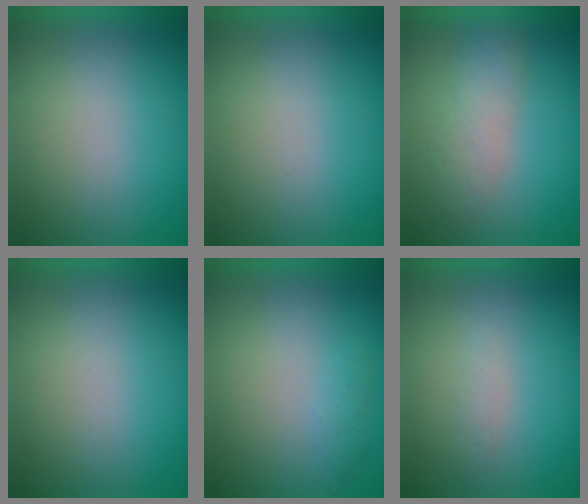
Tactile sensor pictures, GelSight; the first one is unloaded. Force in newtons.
{"total": 0.0}
{"total": 3.4}
{"total": 0.0}
{"total": 2.1}
{"total": 1.3}